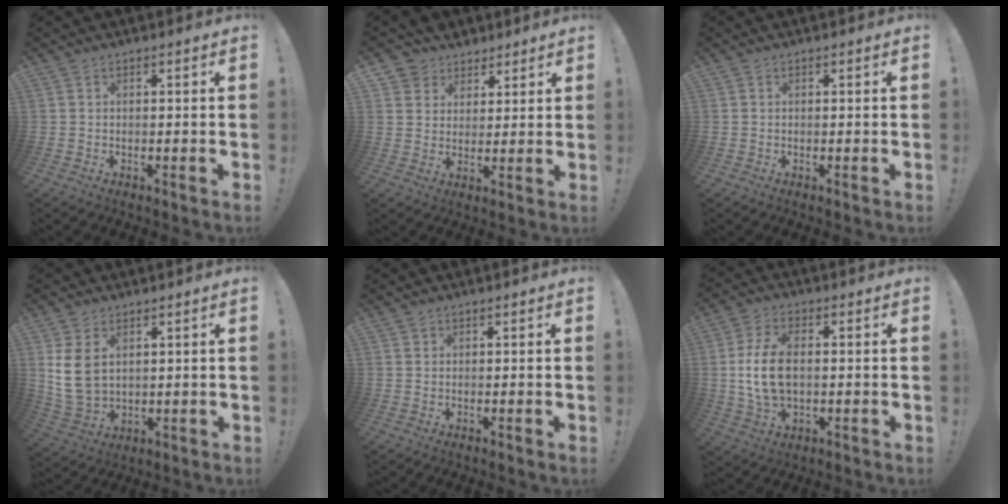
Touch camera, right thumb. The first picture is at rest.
{"total": 6.3, "force": [3.8, 5.1, 0.1], "torque": [-0.005, -0.031, 0.076]}
{"total": 0.0}
{"total": 8.1, "force": [3.0, 5.3, 5.4], "torque": [-0.099, -0.014, 0.057]}
{"total": 0.7, "force": [0.5, 0.5, 0.0], "torque": [0.006, -0.002, 0.010]}
{"total": 11.7, "force": [0.2, 7.0, 9.4], "torque": [-0.189, -0.001, 0.006]}